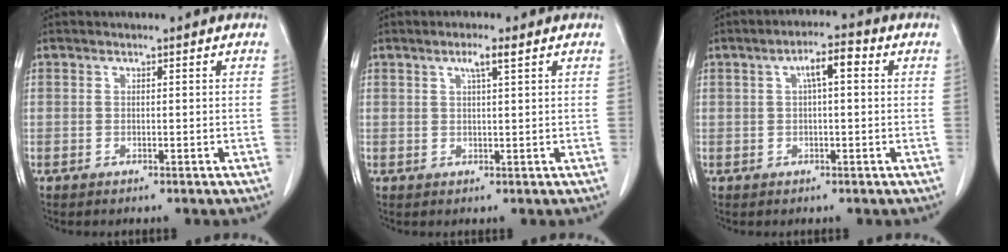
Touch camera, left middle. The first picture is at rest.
{"total": 2.3, "force": [1.3, -0.1, 2.0], "torque": [-0.037, 0.002, 0.023]}
{"total": 4.2, "force": [1.0, 1.0, 3.9], "torque": [-0.065, 0.019, 0.014]}